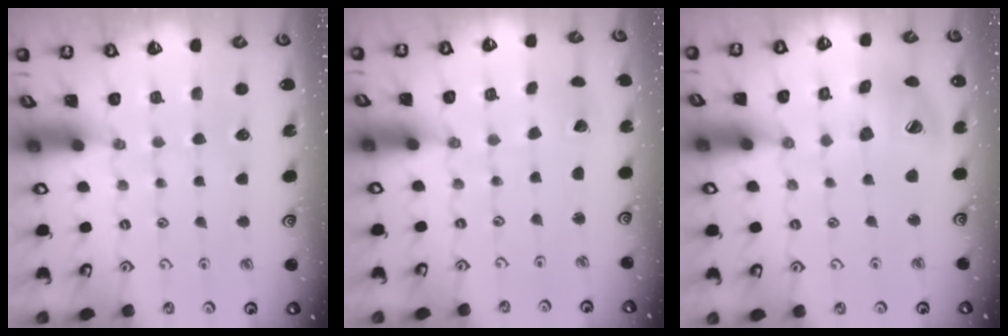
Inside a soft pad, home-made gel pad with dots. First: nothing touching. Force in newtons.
{"total": 2.7, "press": 2.7, "slide": 0.0}
{"total": 15.8, "press": 15.6, "slide": 2.4}